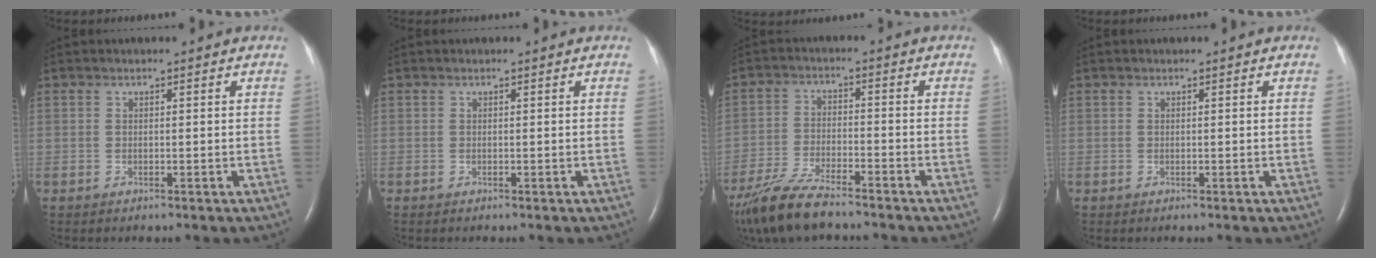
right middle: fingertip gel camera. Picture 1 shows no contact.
{"total": 0.0}
{"total": 10.3, "force": [-8.4, 1.7, 5.7], "torque": [-0.118, -0.030, -0.152]}
{"total": 0.0}